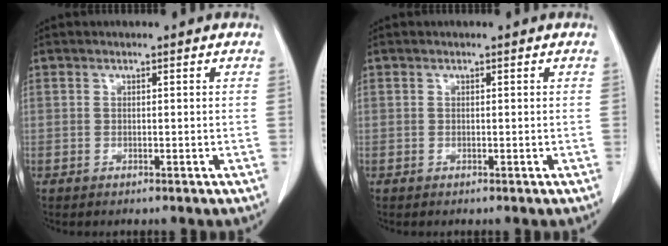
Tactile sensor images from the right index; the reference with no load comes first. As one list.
[{"total": 0.0}]